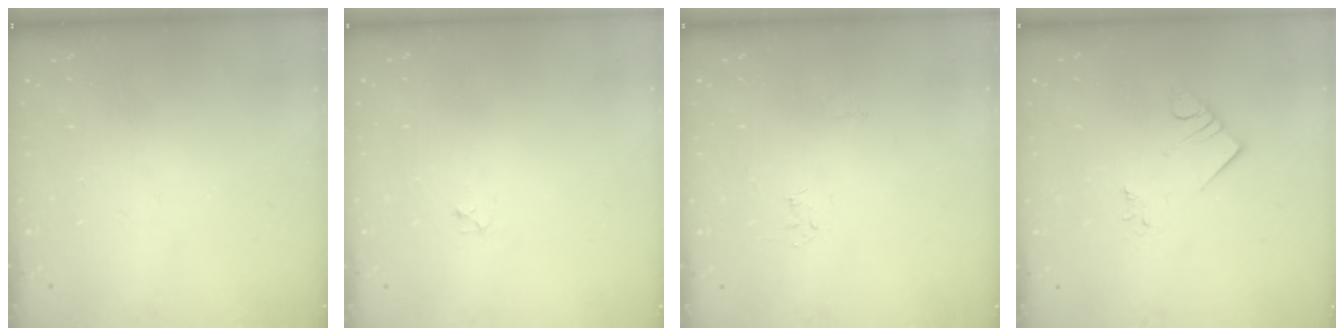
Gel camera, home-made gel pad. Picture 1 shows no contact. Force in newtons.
{"total": 2.8, "press": 2.7, "slide": 0.4}
{"total": 2.7, "press": 2.7, "slide": 0.4}
{"total": 3.3, "press": 3.3, "slide": 0.3}